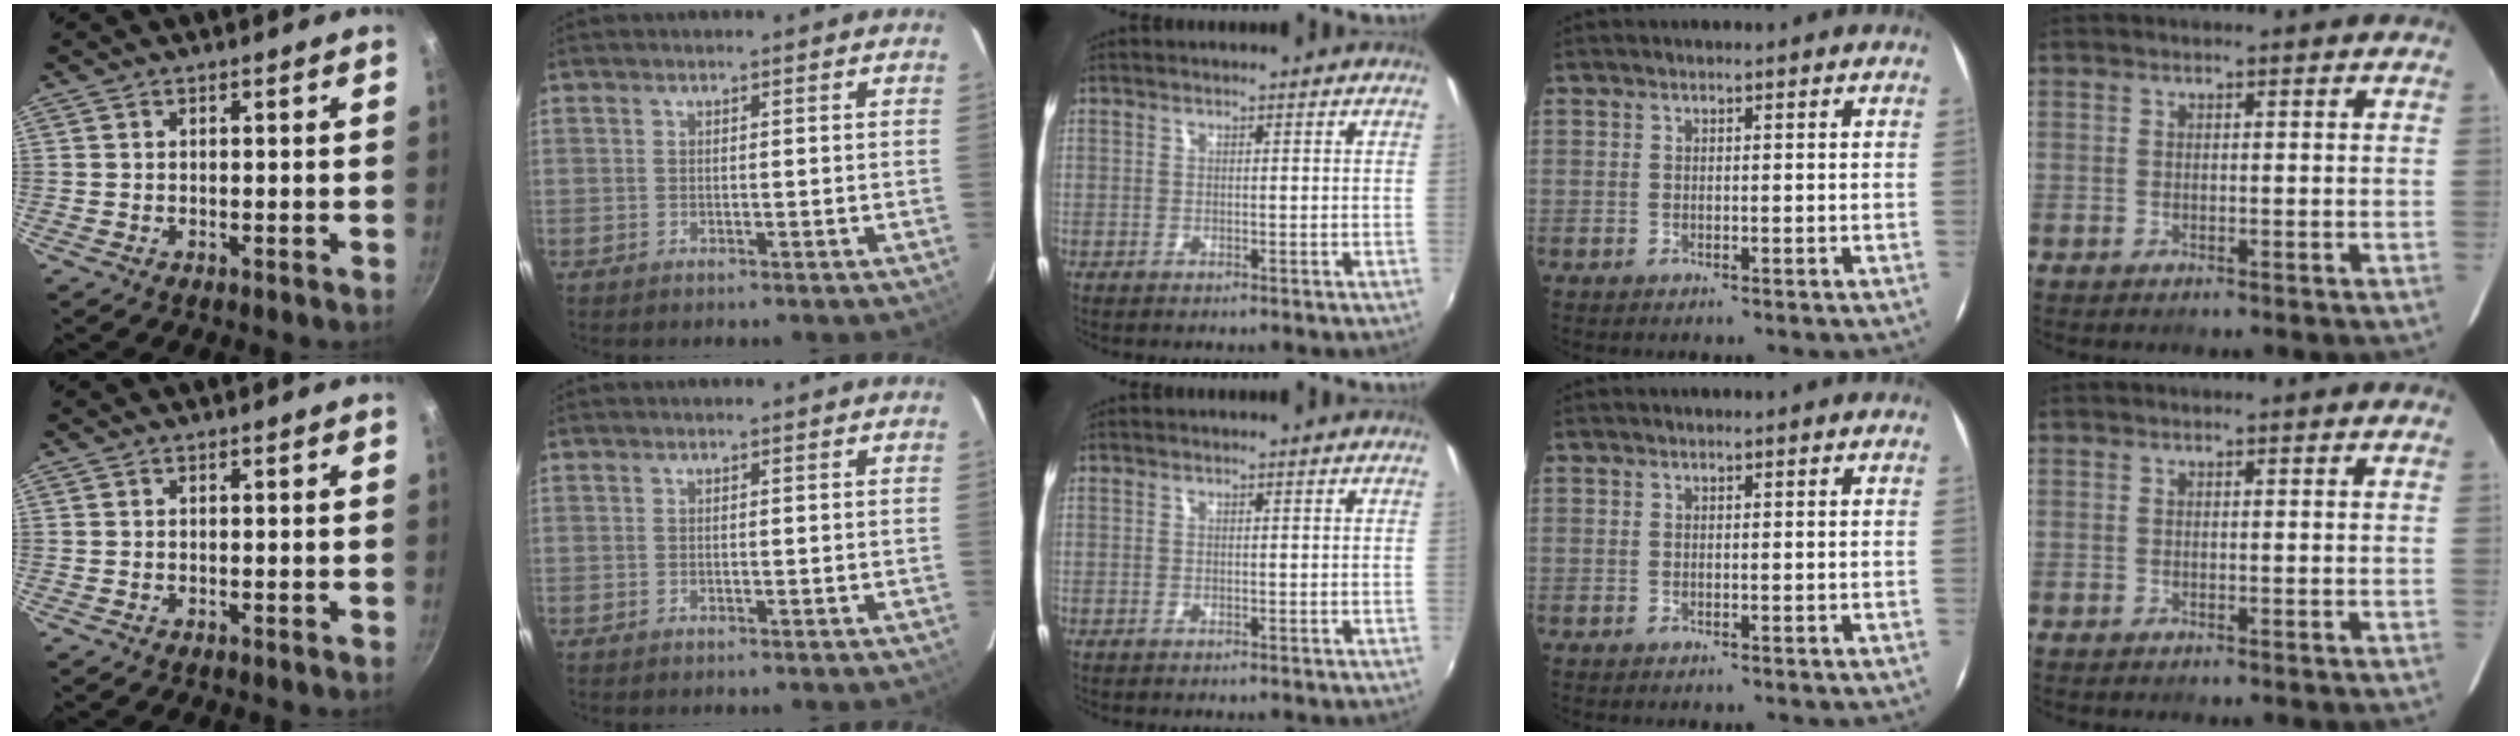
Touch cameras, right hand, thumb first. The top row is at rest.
{}